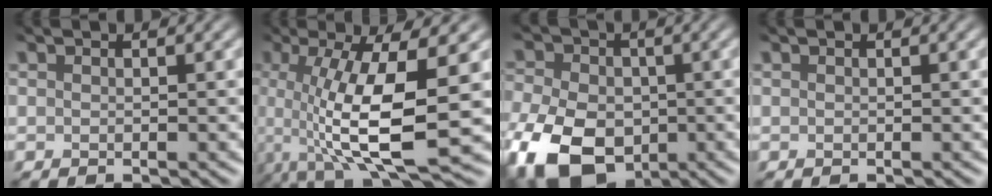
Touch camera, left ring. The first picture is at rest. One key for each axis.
{"total": 9.6, "fx": -2.5, "fy": 2.4, "fz": 9.0, "tx": -0.165, "ty": -0.019, "tz": -0.037}
{"total": 9.9, "fx": -4.6, "fy": 6.6, "fz": 5.7, "tx": -0.142, "ty": -0.025, "tz": -0.091}
{"total": 0.0}